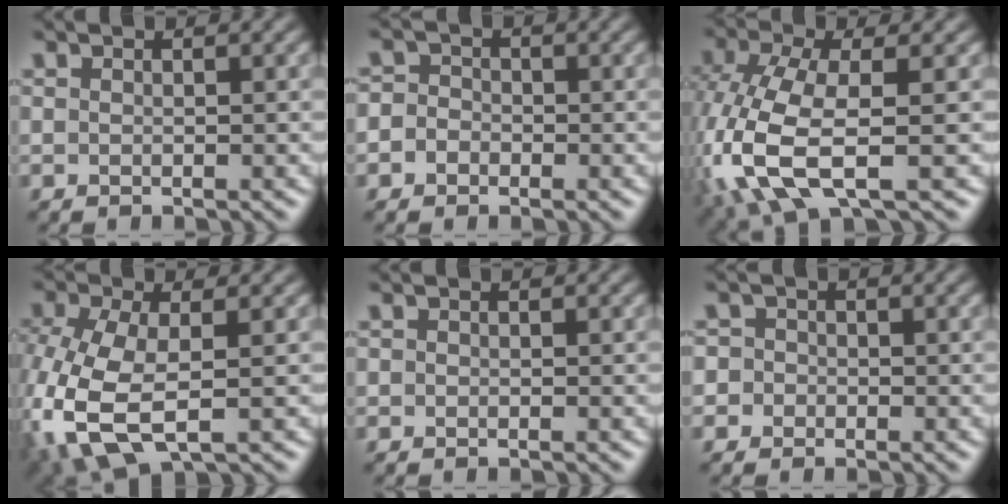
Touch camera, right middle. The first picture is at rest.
{"total": 2.8, "force": [-0.5, 2.6, 1.0], "torque": [0.009, 0.014, -0.037]}
{"total": 8.3, "force": [-1.9, 3.9, 7.0], "torque": [-0.173, -0.008, -0.043]}
{"total": 8.9, "force": [-2.2, 4.9, 7.1], "torque": [-0.181, -0.017, -0.042]}
{"total": 0.0}
{"total": 2.5, "force": [-0.1, 2.4, 0.7], "torque": [0.015, 0.018, -0.033]}